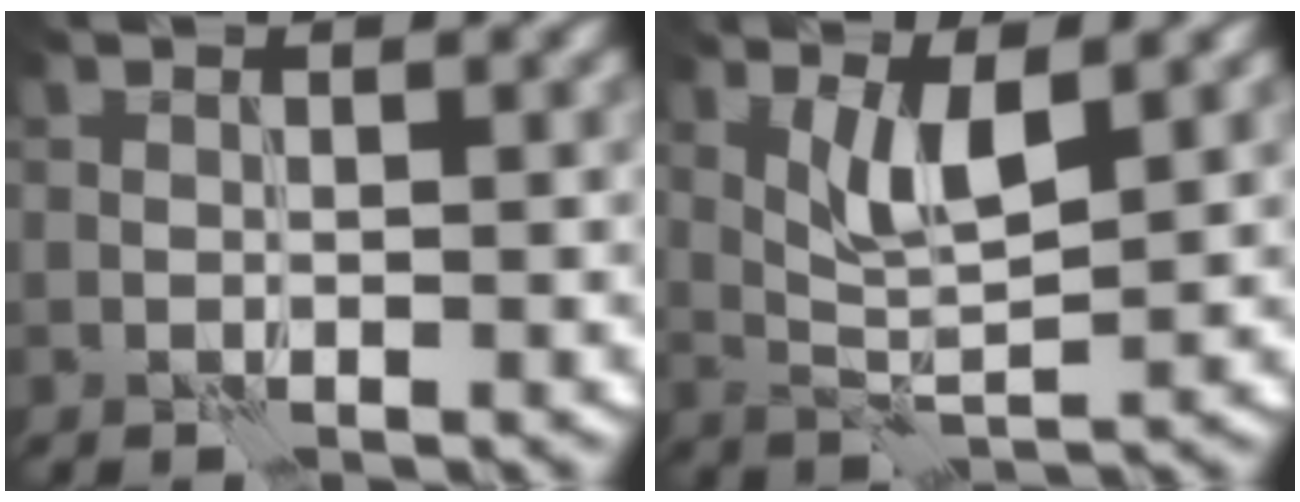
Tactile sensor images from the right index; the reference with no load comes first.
{"total": 3.6, "force": [1.7, 0.9, 3.1], "torque": [-0.066, -0.008, 0.034]}